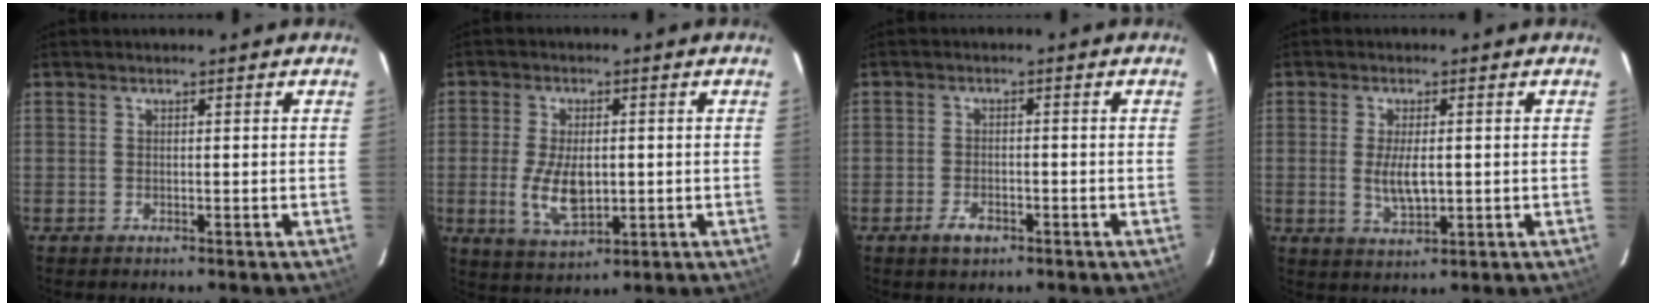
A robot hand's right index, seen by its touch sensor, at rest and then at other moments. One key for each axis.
{"total": 8.5, "fx": -1.0, "fy": 4.3, "fz": 7.3, "tx": -0.148, "ty": -0.011, "tz": -0.012}
{"total": 3.4, "fx": -2.0, "fy": 1.8, "fz": 2.0, "tx": -0.044, "ty": -0.003, "tz": -0.035}
{"total": 5.5, "fx": -0.2, "fy": 2.2, "fz": 5.0, "tx": -0.096, "ty": -0.009, "tz": 0.001}